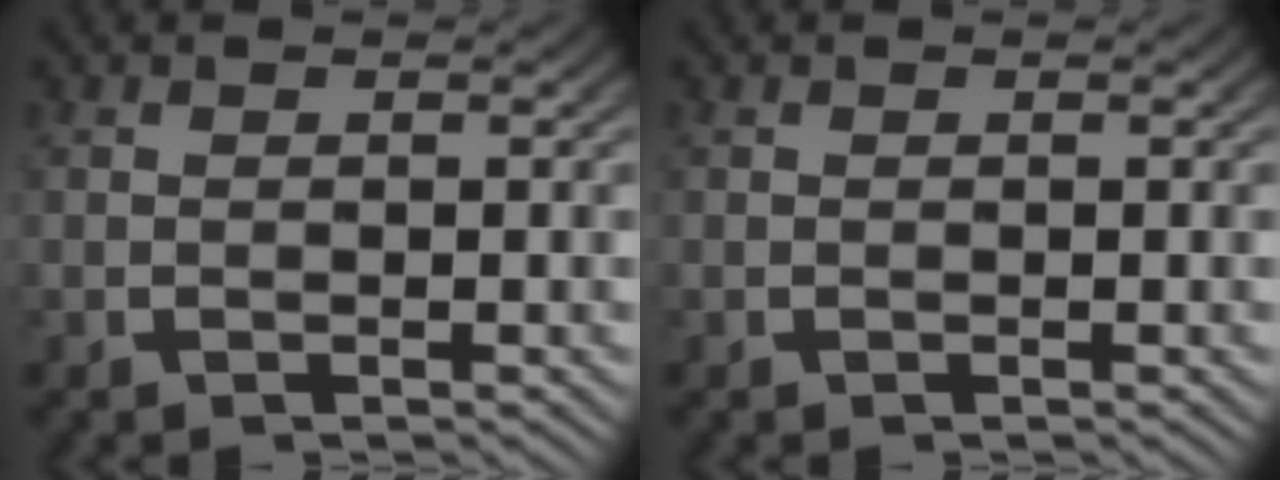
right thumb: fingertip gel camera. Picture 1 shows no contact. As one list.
[{"total": 0.0}]